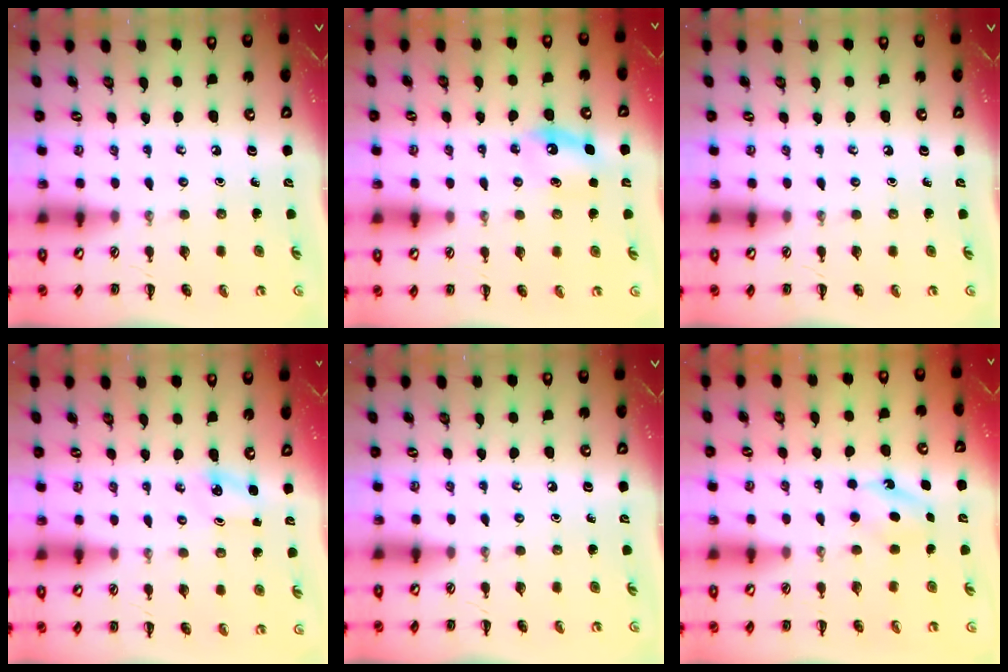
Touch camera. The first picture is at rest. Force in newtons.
{"total": 6.7, "press": 6.3, "slide": 2.2}
{"total": 0.0}
{"total": 1.5, "press": 1.5, "slide": 0.3}
{"total": 0.0}
{"total": 5.3, "press": 5.0, "slide": 1.5}